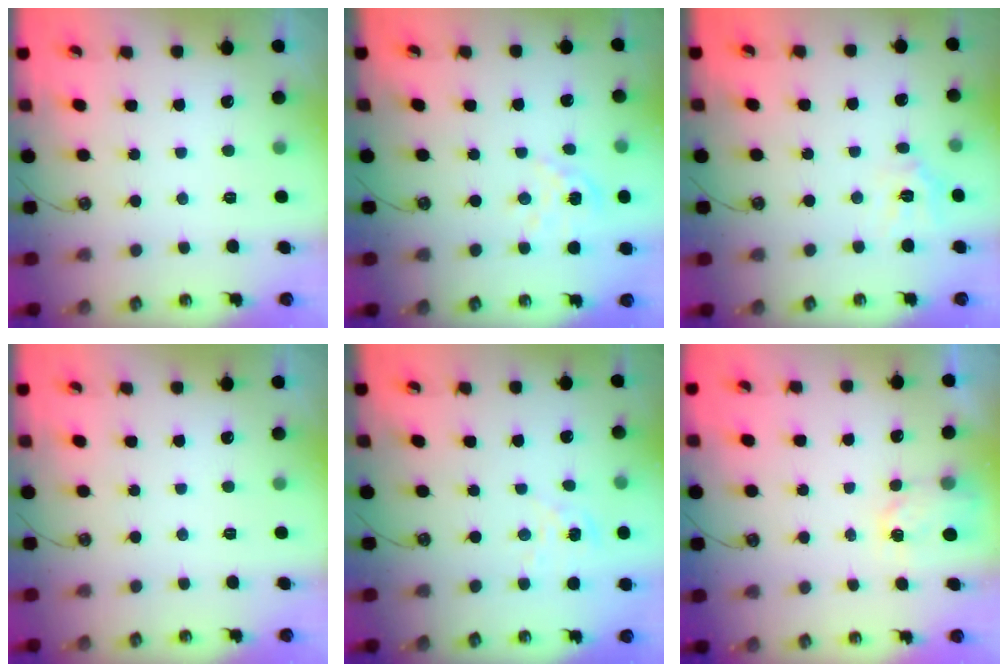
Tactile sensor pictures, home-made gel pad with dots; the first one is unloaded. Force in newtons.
{"total": 3.8, "press": 3.8, "slide": 0.4}
{"total": 8.9, "press": 8.9, "slide": 0.9}
{"total": 0.0}
{"total": 2.5, "press": 2.5, "slide": 0.3}
{"total": 3.2, "press": 3.1, "slide": 0.5}